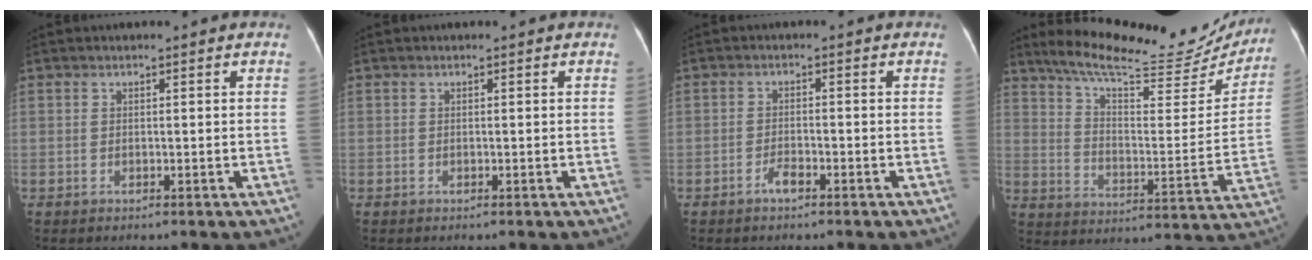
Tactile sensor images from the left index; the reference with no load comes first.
{"total": 0.0}
{"total": 1.8, "force": [-1.3, 0.4, 1.1], "torque": [-0.025, -0.001, -0.024]}
{"total": 23.0, "force": [20.5, 4.8, 9.1], "torque": [-0.137, -0.023, 0.276]}